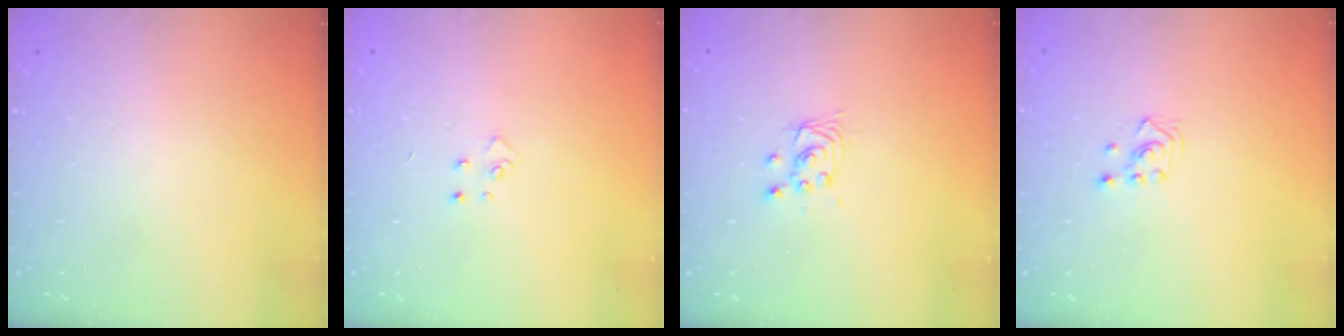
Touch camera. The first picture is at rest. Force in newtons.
{"total": 3.3, "press": 3.3, "slide": 0.4}
{"total": 2.7, "press": 2.7, "slide": 0.2}
{"total": 2.6, "press": 2.4, "slide": 0.9}